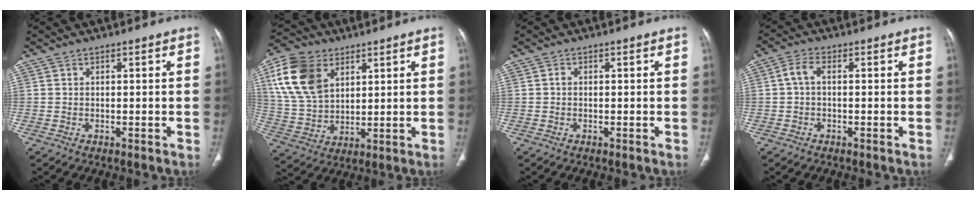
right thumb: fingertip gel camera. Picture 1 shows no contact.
{"total": 15.4, "force": [6.2, 10.3, 9.7], "torque": [-0.179, -0.012, 0.124]}
{"total": 0.6, "force": [-0.1, 0.4, 0.4], "torque": [-0.007, 0.001, -0.007]}
{"total": 3.3, "force": [0.0, 1.7, 2.8], "torque": [-0.061, 0.008, -0.007]}